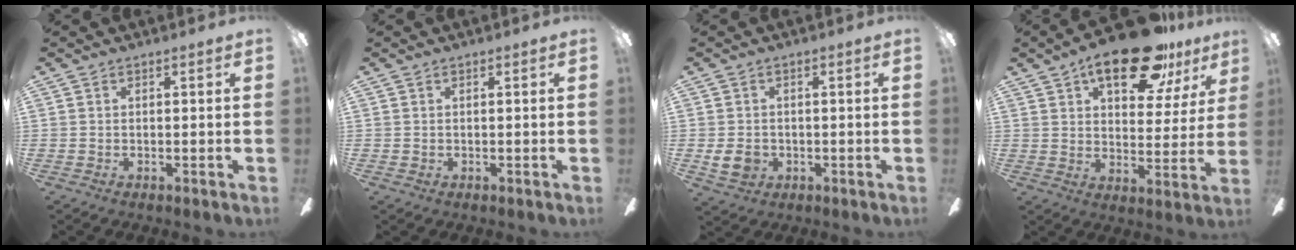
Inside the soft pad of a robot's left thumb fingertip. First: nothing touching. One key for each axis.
{"total": 0.5, "fx": 0.2, "fy": 0.5, "fz": 0.0, "tx": 0.001, "ty": 0.006, "tz": 0.001}
{"total": 5.0, "fx": -0.8, "fy": 4.1, "fz": 2.8, "tx": -0.060, "ty": 0.001, "tz": -0.016}
{"total": 19.7, "fx": 13.0, "fy": 8.3, "fz": 12.4, "tx": -0.173, "ty": -0.064, "tz": 0.212}